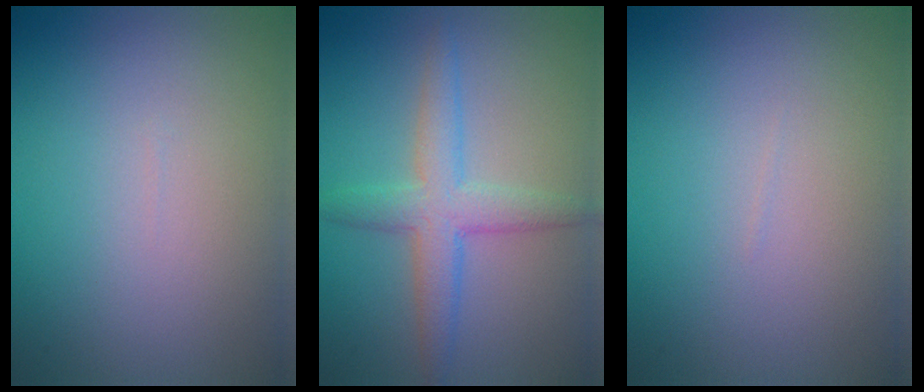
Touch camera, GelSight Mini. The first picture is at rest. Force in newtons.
{"total": 4.9, "press": 4.9, "slide": 0.0}
{"total": 0.0}